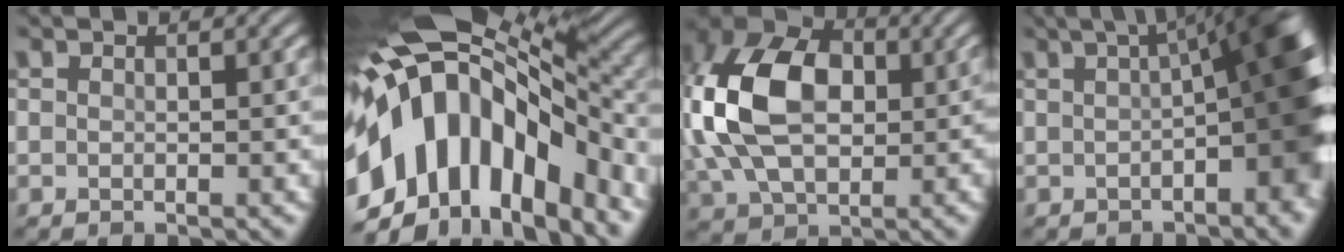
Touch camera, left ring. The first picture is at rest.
{"total": 16.8, "force": [-2.5, 10.3, 13.0], "torque": [-0.253, 0.006, -0.065]}
{"total": 13.0, "force": [0.9, 9.1, 9.2], "torque": [-0.202, 0.000, 0.006]}
{"total": 9.9, "force": [1.5, 3.1, 9.2], "torque": [-0.095, 0.020, 0.012]}